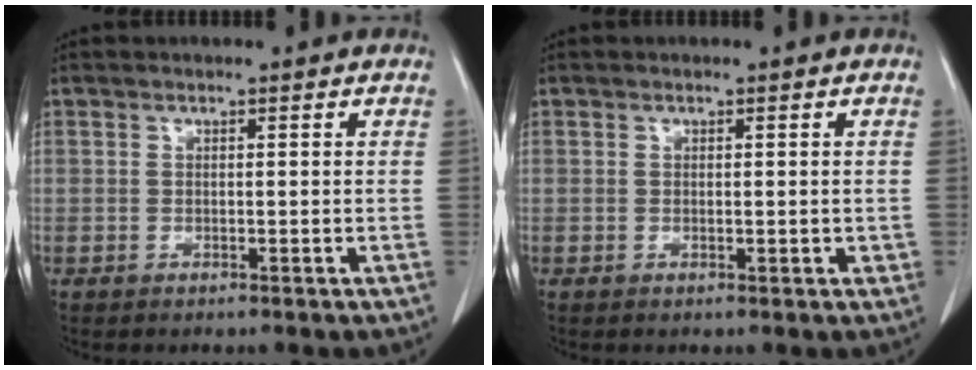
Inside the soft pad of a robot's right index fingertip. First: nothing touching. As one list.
[{"total": 1.1, "force": [-0.1, 0.4, 1.0], "torque": [-0.013, -0.002, 0.002]}]